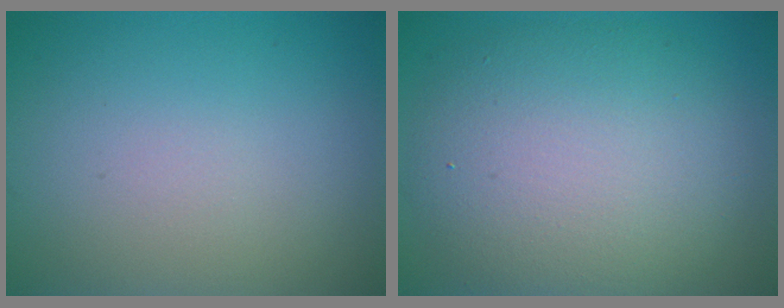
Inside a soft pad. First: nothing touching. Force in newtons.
{"total": 8.8, "press": 8.8, "slide": 0.6}